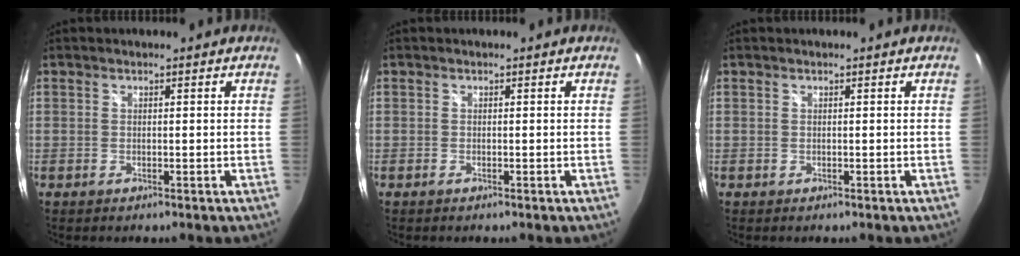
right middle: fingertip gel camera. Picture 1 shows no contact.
{"total": 0.0}
{"total": 0.0}